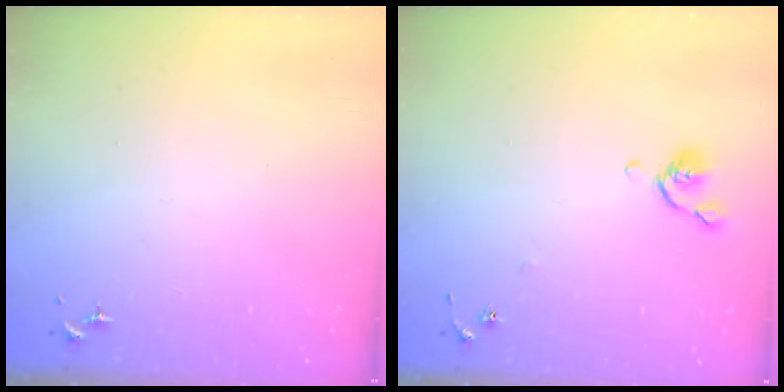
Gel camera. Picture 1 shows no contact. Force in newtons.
{"total": 5.7, "press": 5.6, "slide": 1.1}